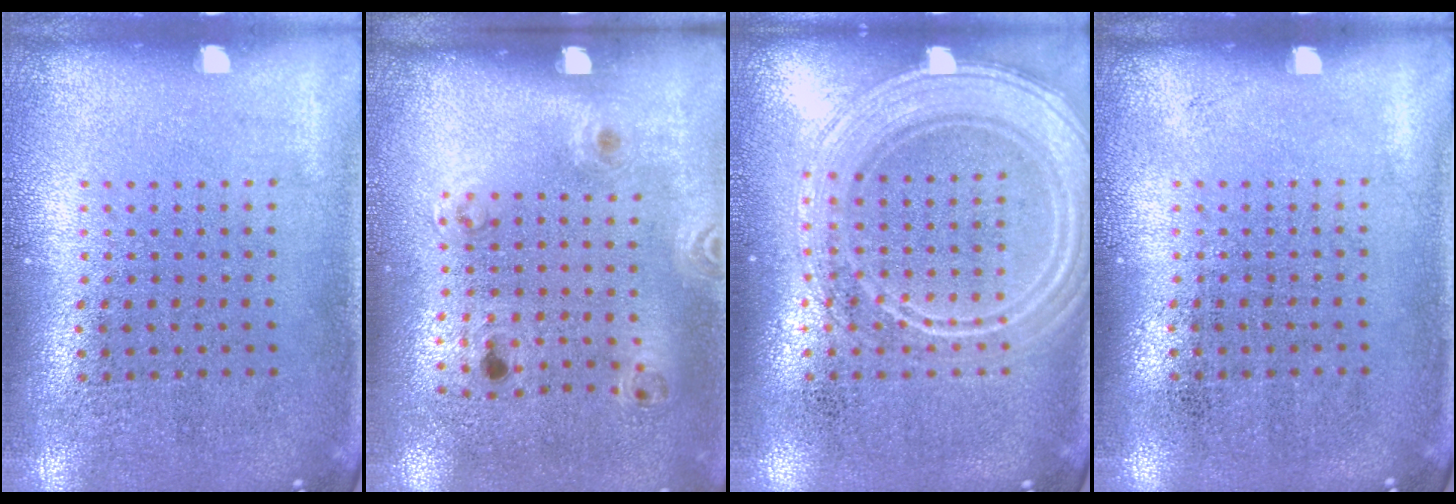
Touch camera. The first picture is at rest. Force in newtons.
{"total": 1.3, "press": 0.7, "slide": 1.1}
{"total": 2.3, "press": 2.3, "slide": 0.4}
{"total": 0.0}